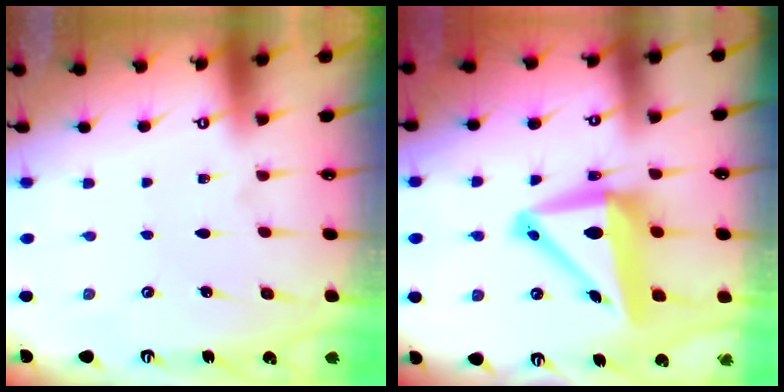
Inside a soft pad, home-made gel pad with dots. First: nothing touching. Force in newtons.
{"total": 12.2, "press": 11.9, "slide": 2.7}